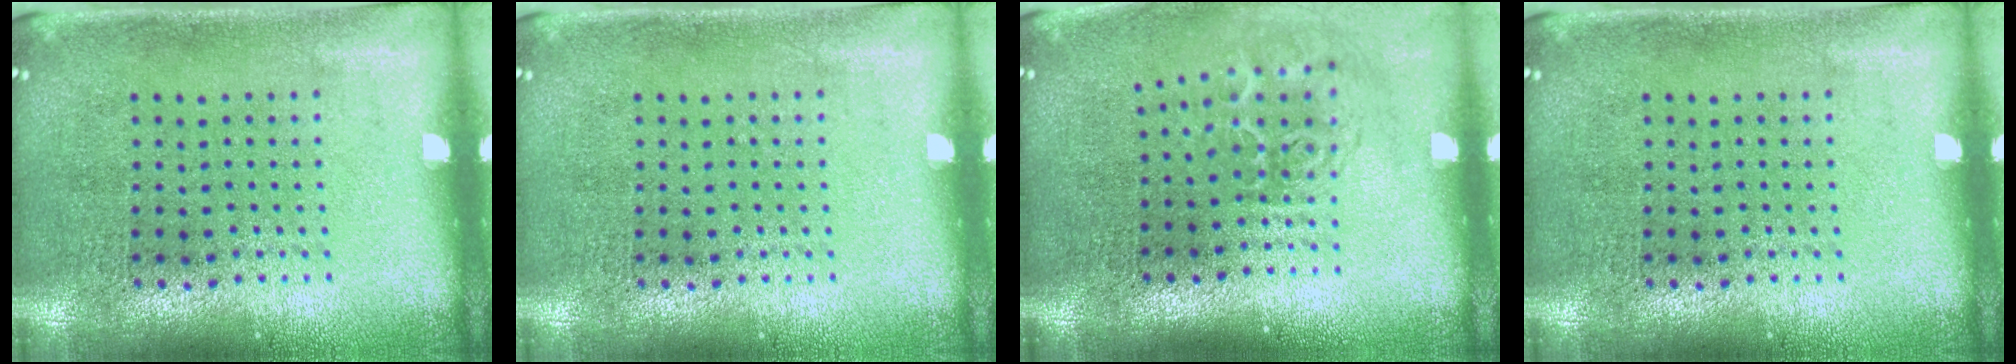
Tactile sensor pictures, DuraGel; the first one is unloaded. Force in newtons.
{"total": 0.0}
{"total": 1.9, "press": 1.2, "slide": 1.4}
{"total": 0.0}